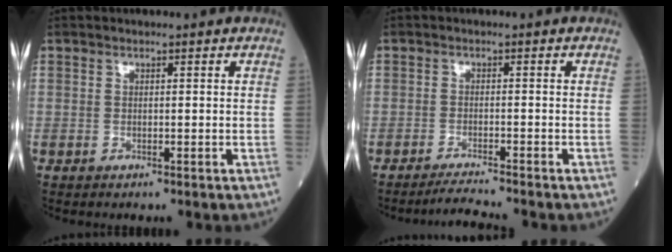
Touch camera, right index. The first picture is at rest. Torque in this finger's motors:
{"motor_torque": [-0.14, -0.05, -0.01, 0.00]}